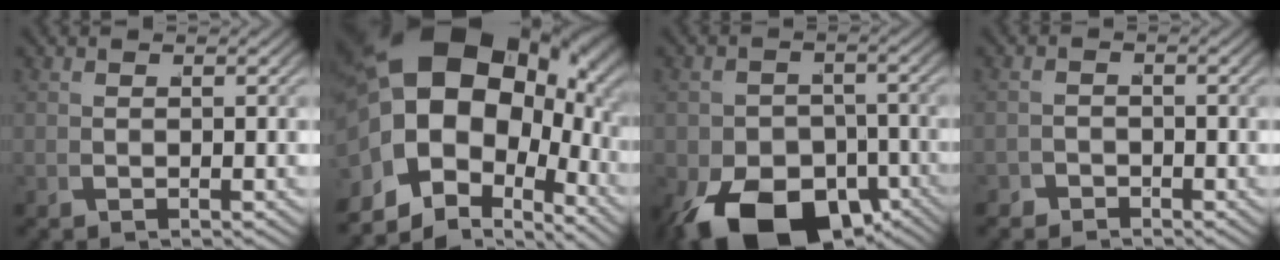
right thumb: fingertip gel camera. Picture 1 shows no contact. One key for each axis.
{"total": 22.4, "fx": 1.1, "fy": 15.4, "fz": 16.2, "tx": -0.293, "ty": -0.009, "tz": 0.005}
{"total": 13.5, "fx": -6.6, "fy": 8.2, "fz": 8.4, "tx": -0.143, "ty": -0.061, "tz": -0.075}
{"total": 2.0, "fx": -1.8, "fy": 0.7, "fz": -0.3, "tx": 0.020, "ty": -0.003, "tz": -0.034}